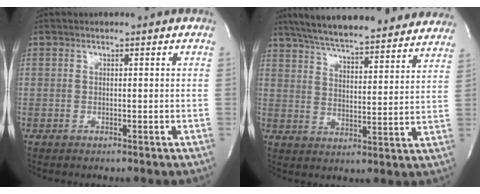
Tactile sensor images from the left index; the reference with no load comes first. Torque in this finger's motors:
{"motor_torque": [0.51, -0.54, 0.61, 0.13]}